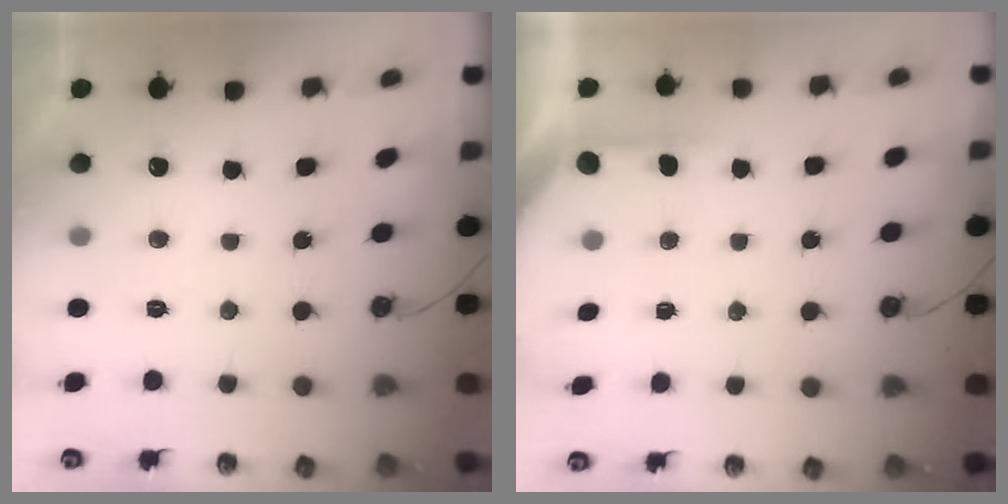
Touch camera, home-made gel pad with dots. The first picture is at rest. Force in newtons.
{"total": 2.2, "press": 2.2, "slide": 0.3}